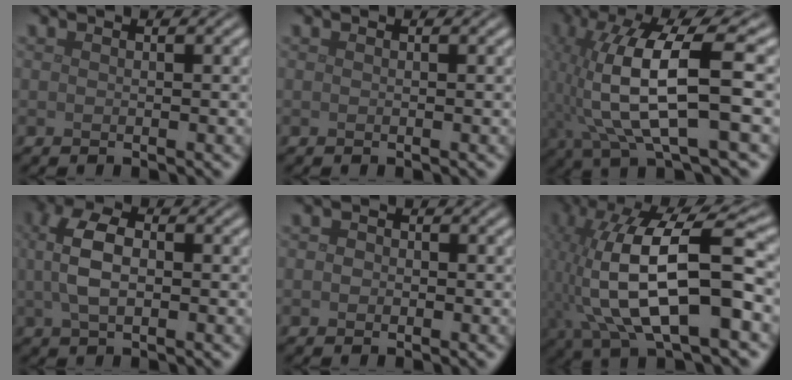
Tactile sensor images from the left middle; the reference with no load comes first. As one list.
[{"total": 0.0}, {"total": 10.8, "force": [-0.7, 2.9, 10.4], "torque": [-0.200, 0.009, -0.012]}, {"total": 4.5, "force": [0.4, 2.5, 3.7], "torque": [-0.082, 0.007, 0.005]}, {"total": 1.0, "force": [-0.2, 0.9, 0.4], "torque": [-0.002, -0.004, -0.006]}, {"total": 14.5, "force": [-2.2, 5.5, 13.2], "torque": [-0.255, 0.008, -0.044]}]